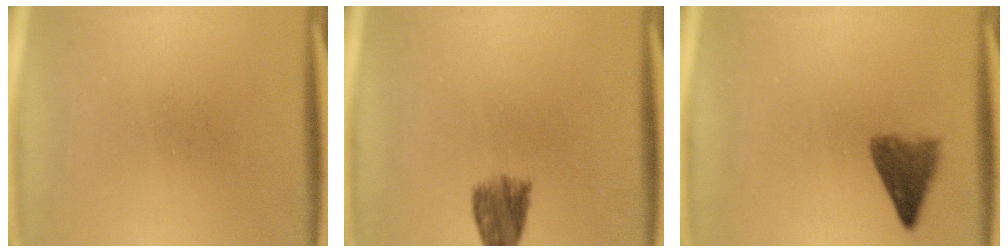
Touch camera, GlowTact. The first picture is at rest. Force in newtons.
{"total": 5.2}
{"total": 4.3}